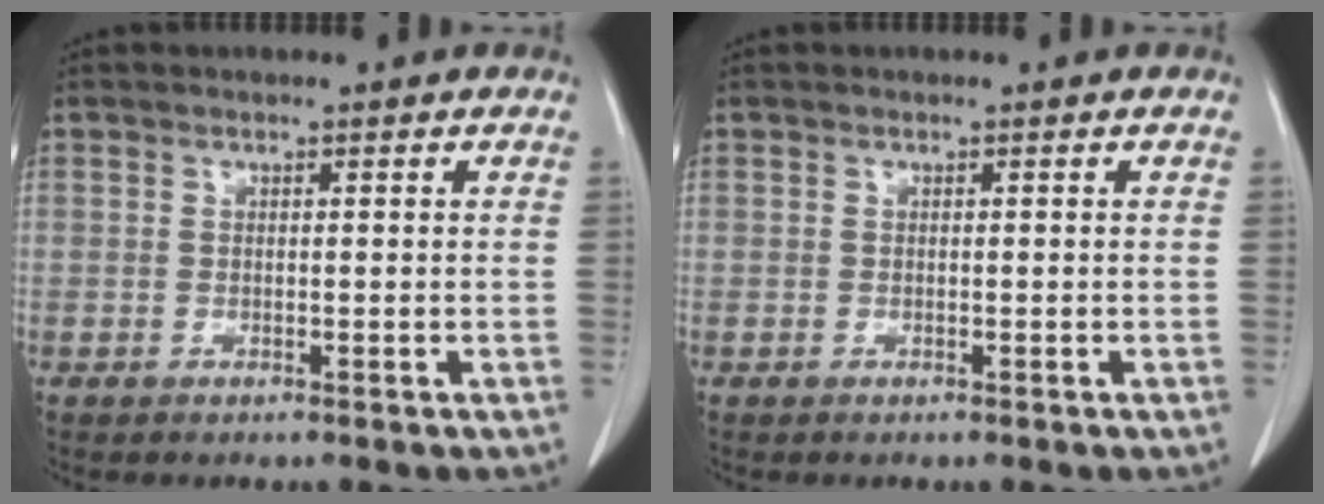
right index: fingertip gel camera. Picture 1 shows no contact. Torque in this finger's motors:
{"motor_torque": [0.00, 0.00, 0.00, 0.00]}